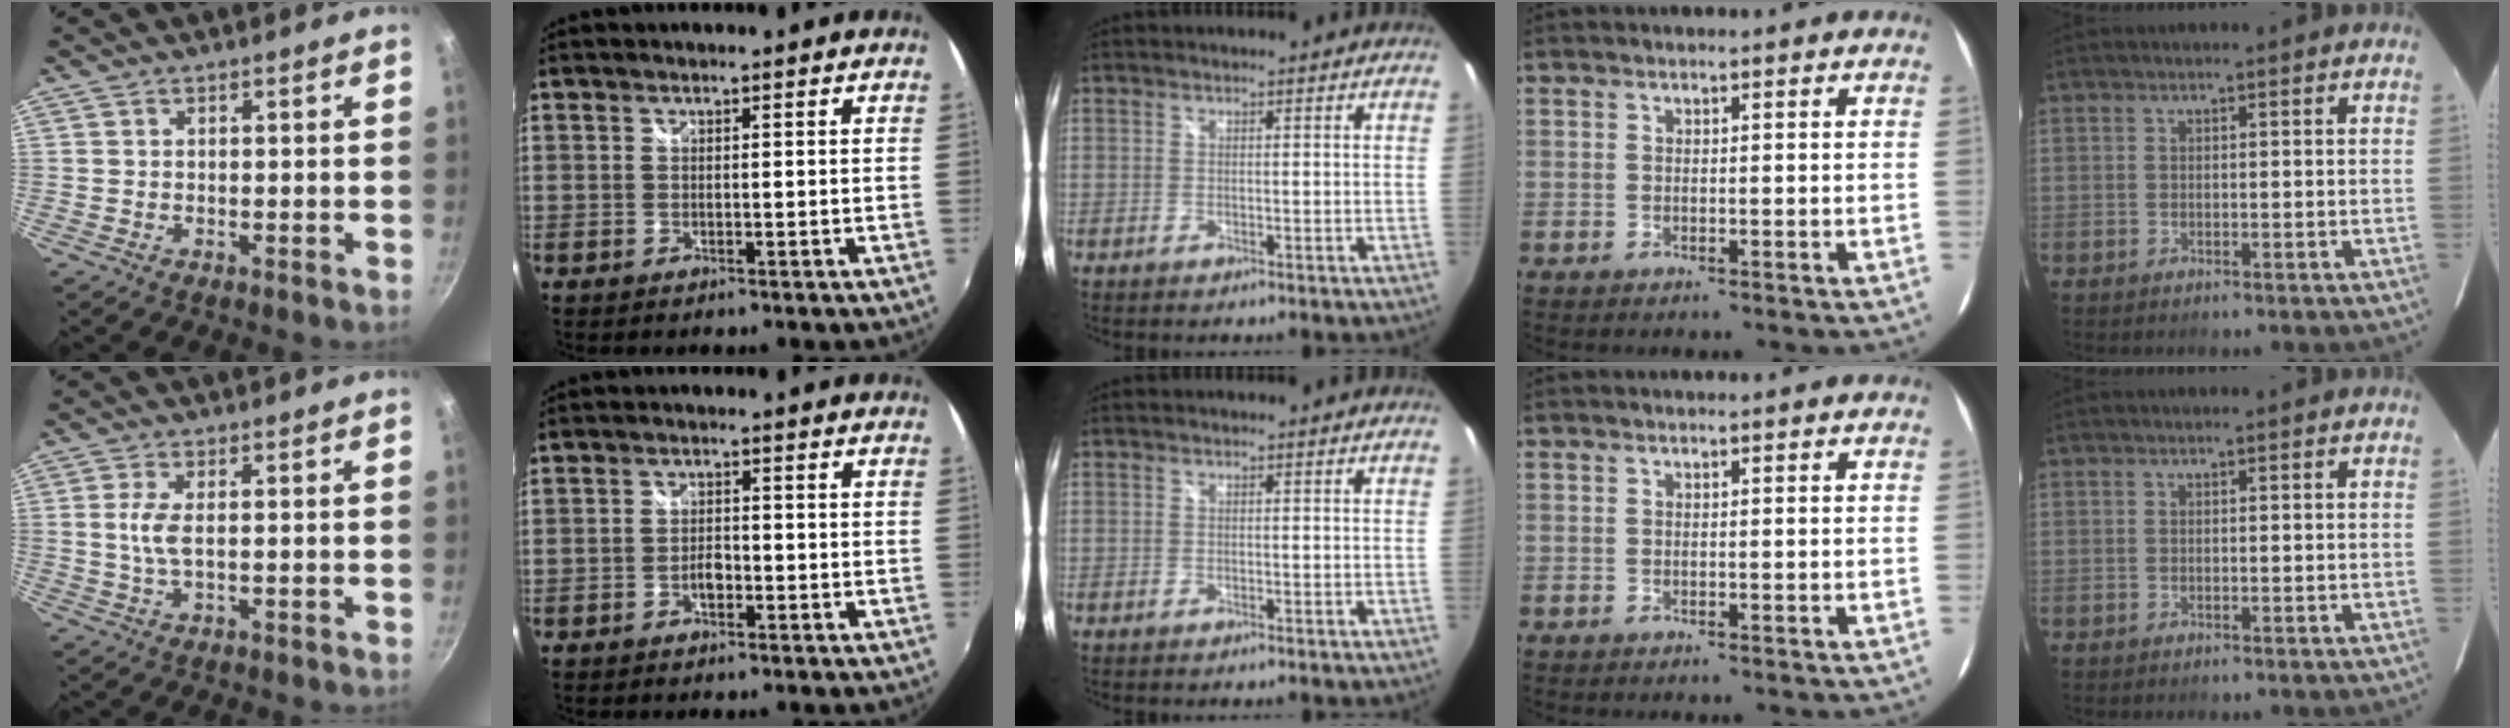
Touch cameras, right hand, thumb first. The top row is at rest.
{"thumb": {"total": 3.9, "force": [0.2, 1.3, 3.7], "torque": [-0.088, 0.002, 0.003]}, "index": {"total": 2.4, "force": [-1.2, 1.3, 1.6], "torque": [-0.031, 0.002, -0.022]}}